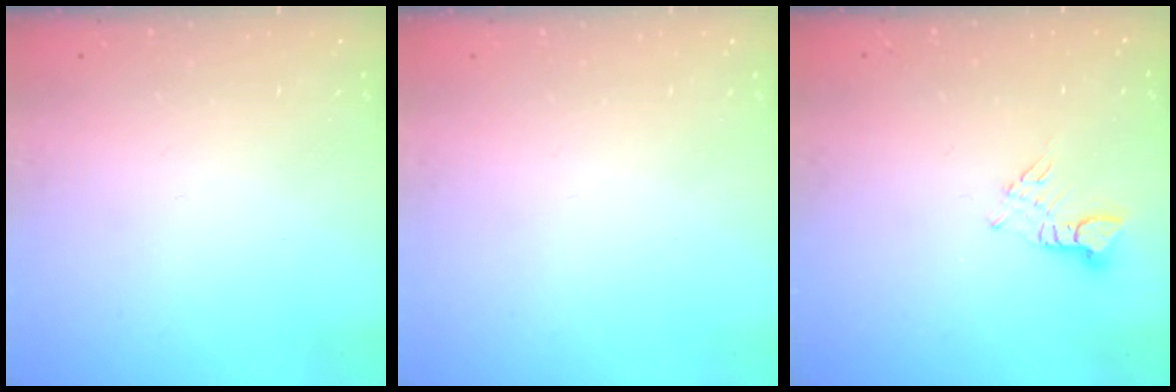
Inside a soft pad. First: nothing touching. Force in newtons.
{"total": 0.0}
{"total": 2.5, "press": 2.5, "slide": 0.4}